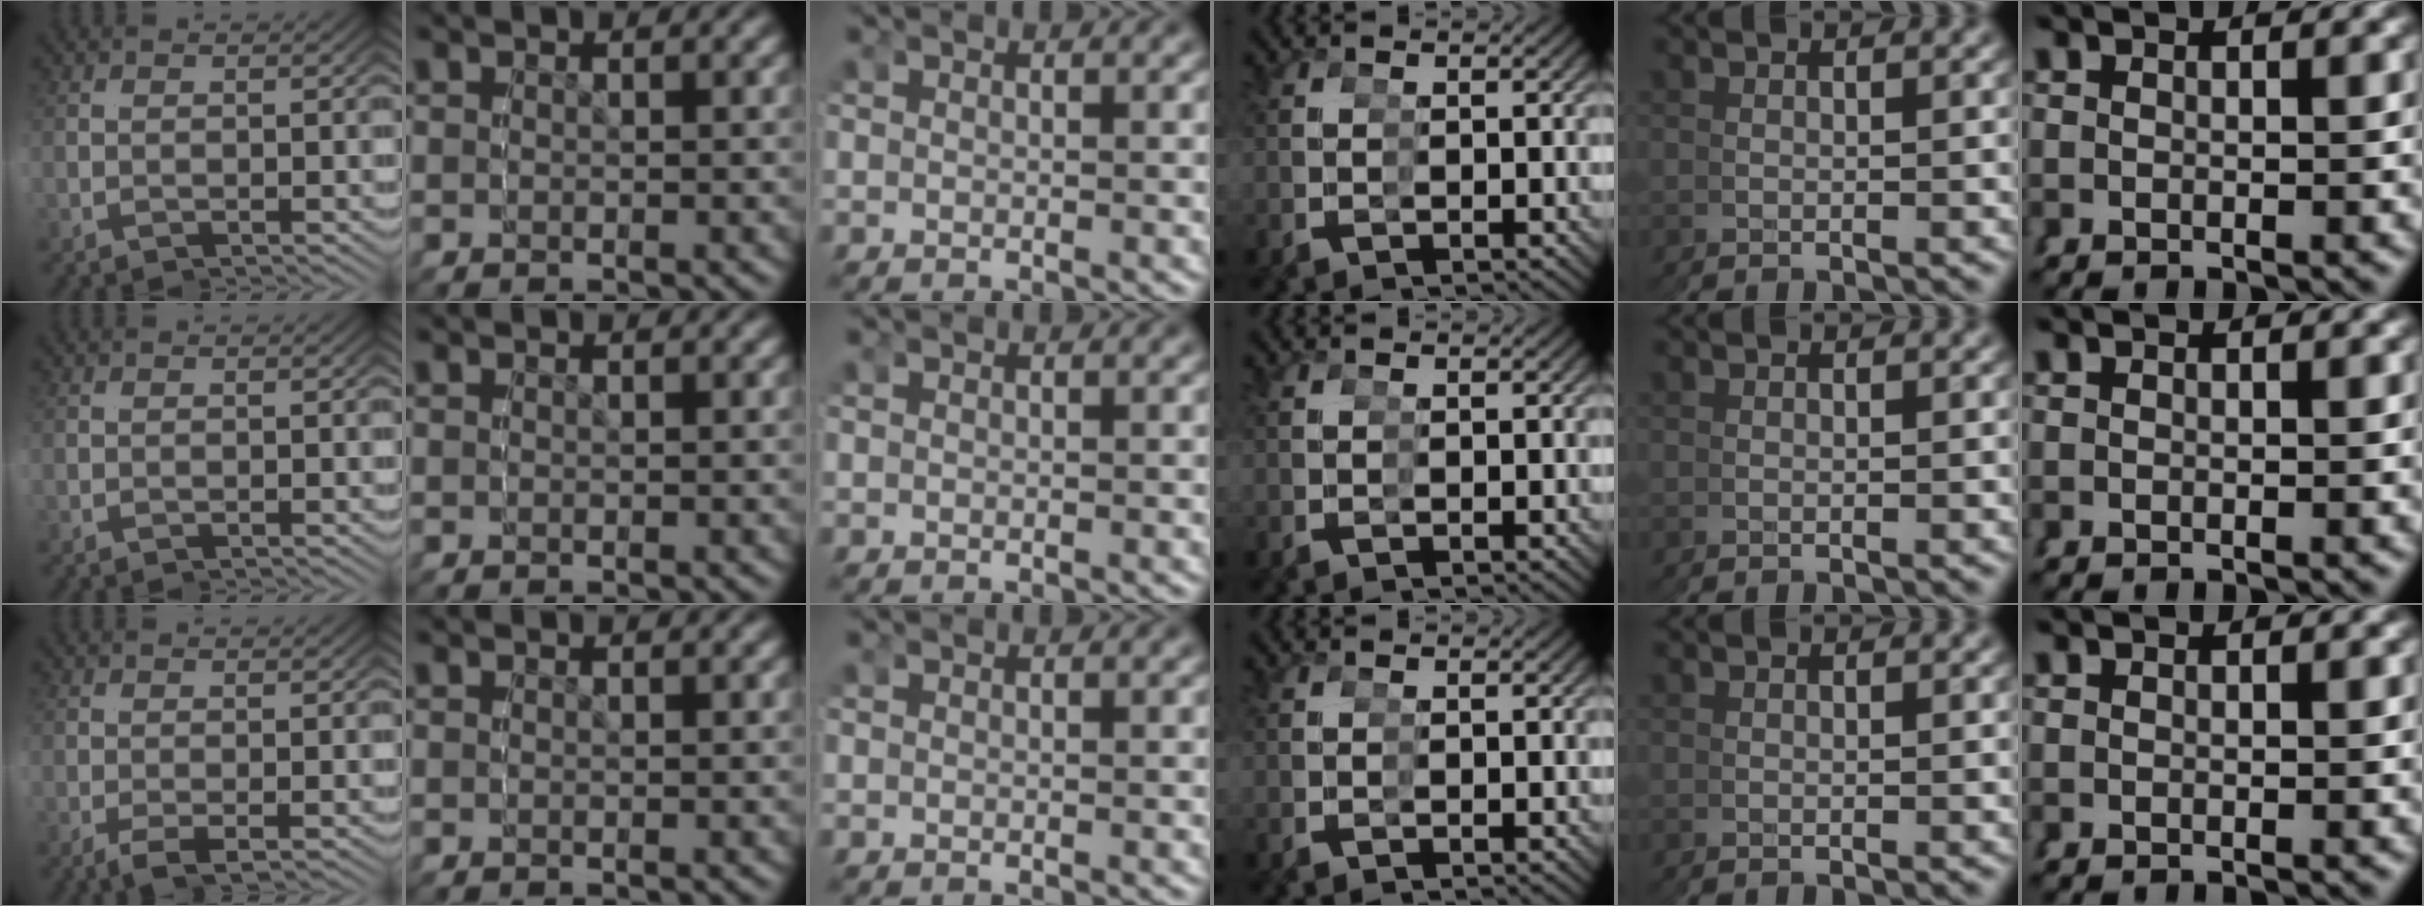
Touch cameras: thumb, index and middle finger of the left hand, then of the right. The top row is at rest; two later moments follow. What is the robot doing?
{"motion": "grasp_and_lifting", "object": "condiment"}